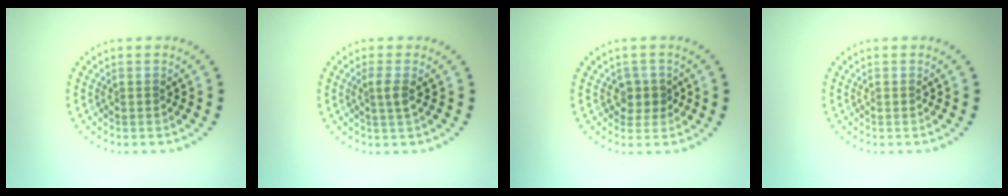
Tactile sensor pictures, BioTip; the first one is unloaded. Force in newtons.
{"total": 1.5, "press": 1.1, "slide": 1.0}
{"total": 1.7, "press": 1.4, "slide": 1.0}
{"total": 0.0}